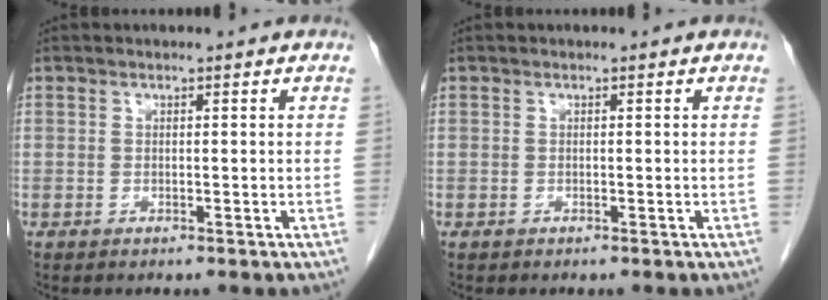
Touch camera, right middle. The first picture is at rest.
{"total": 0.0}